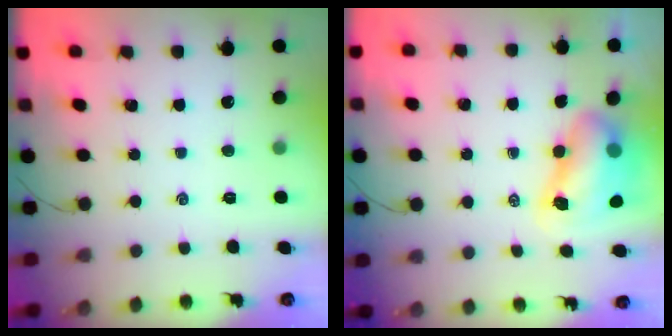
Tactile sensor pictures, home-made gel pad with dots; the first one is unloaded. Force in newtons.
{"total": 9.9, "press": 9.5, "slide": 2.7}